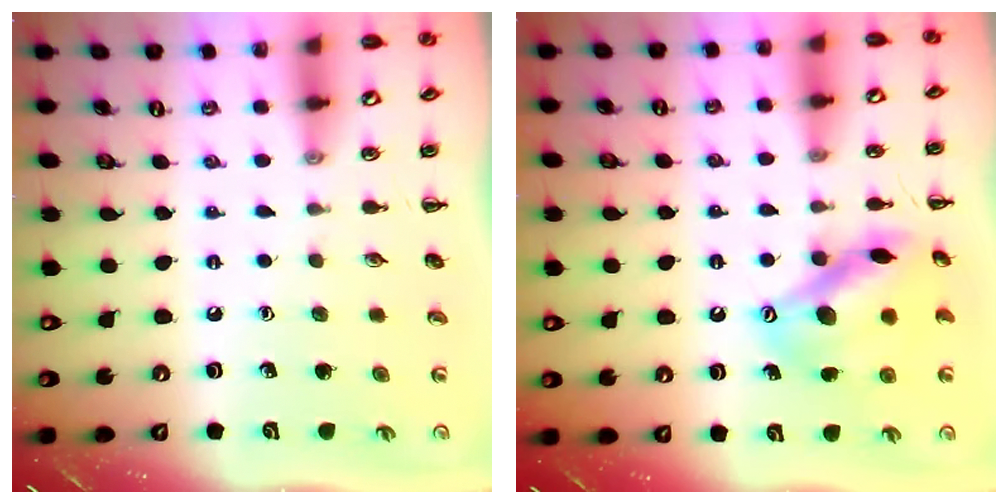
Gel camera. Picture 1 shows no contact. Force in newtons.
{"total": 14.4, "press": 14.2, "slide": 2.5}